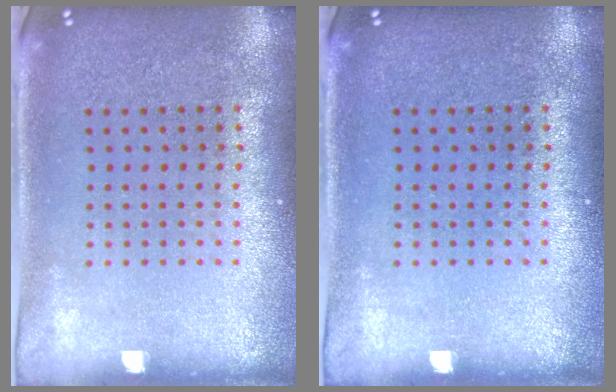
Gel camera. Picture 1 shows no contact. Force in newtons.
{"total": 0.0}